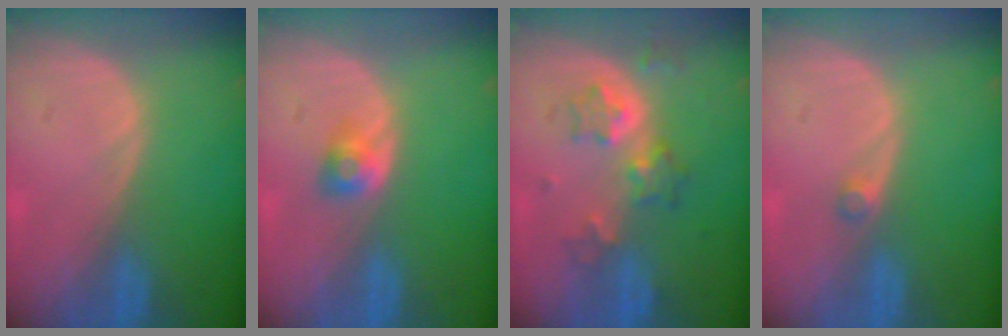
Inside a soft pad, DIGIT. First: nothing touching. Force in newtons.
{"total": 2.7, "press": 2.4, "slide": 1.2}
{"total": 6.6, "press": 5.7, "slide": 3.2}
{"total": 1.3, "press": 1.1, "slide": 0.6}